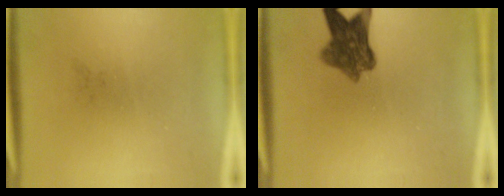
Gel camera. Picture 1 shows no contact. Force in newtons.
{"total": 7.4}